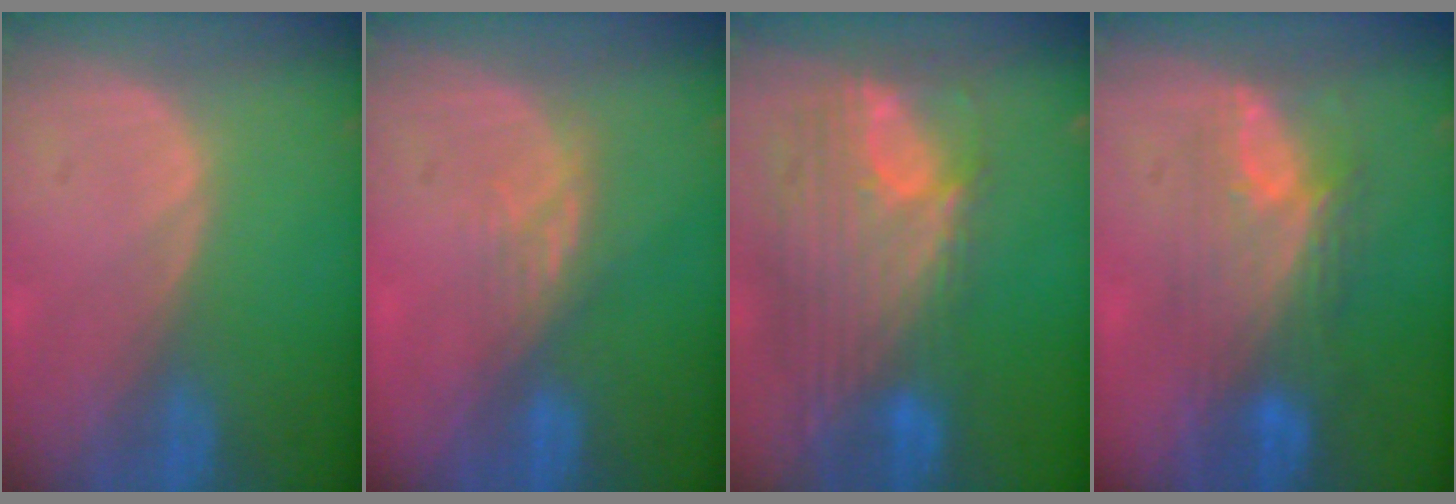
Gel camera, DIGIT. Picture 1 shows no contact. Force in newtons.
{"total": 3.3, "press": 3.0, "slide": 1.5}
{"total": 12.2, "press": 10.3, "slide": 6.5}
{"total": 7.5, "press": 7.4, "slide": 1.4}